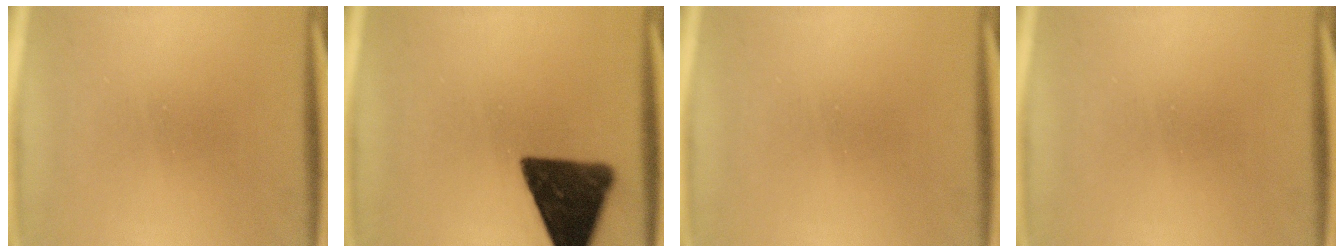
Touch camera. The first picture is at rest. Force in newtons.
{"total": 13.5}
{"total": 0.0}
{"total": 0.0}